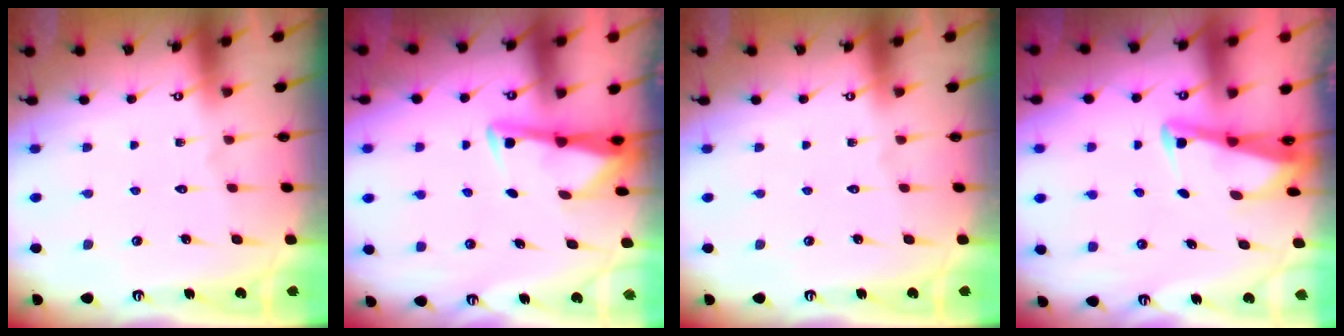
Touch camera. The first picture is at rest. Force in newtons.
{"total": 3.1, "press": 3.1, "slide": 0.3}
{"total": 0.0}
{"total": 2.7, "press": 2.7, "slide": 0.2}